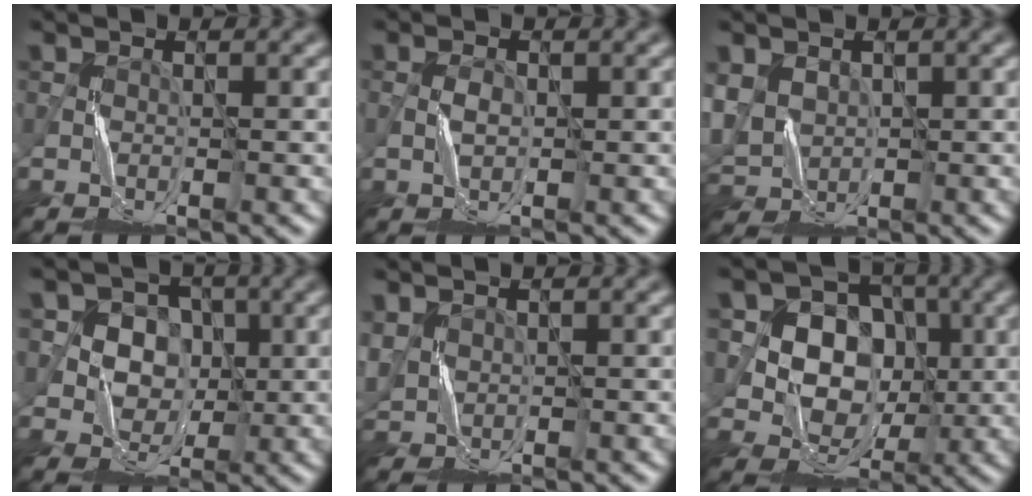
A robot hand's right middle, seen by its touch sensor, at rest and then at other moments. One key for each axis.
{"total": 0.7, "fx": -0.4, "fy": 0.4, "fz": 0.3, "tx": -0.008, "ty": 0.004, "tz": -0.007}
{"total": 4.1, "fx": 1.0, "fy": 3.4, "fz": 2.0, "tx": -0.070, "ty": 0.001, "tz": 0.027}
{"total": 6.6, "fx": 1.4, "fy": 5.9, "fz": 2.7, "tx": -0.042, "ty": 0.014, "tz": 0.020}
{"total": 2.3, "fx": 0.9, "fy": 1.8, "fz": 1.1, "tx": -0.040, "ty": 0.003, "tz": 0.025}
{"total": 8.3, "fx": 0.8, "fy": 7.3, "fz": 4.0, "tx": -0.064, "ty": 0.021, "tz": 0.003}